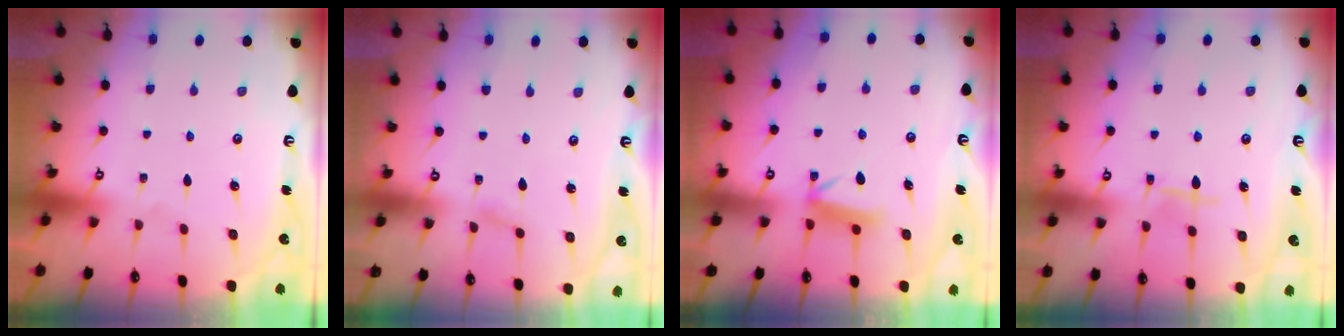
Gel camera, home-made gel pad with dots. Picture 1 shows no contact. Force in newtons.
{"total": 1.6, "press": 1.6, "slide": 0.1}
{"total": 6.7, "press": 6.7, "slide": 0.7}
{"total": 5.8, "press": 5.8, "slide": 0.8}